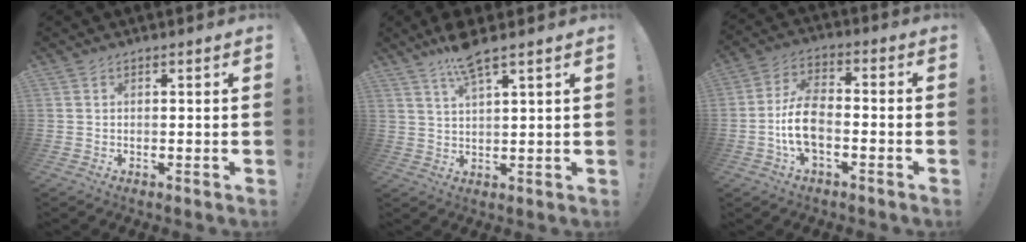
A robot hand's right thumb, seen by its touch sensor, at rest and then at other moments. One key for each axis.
{"total": 8.1, "fx": 5.9, "fy": 1.3, "fz": 5.4, "tx": -0.098, "ty": -0.022, "tz": 0.102}
{"total": 11.2, "fx": -3.6, "fy": 6.0, "fz": 8.7, "tx": -0.177, "ty": 0.009, "tz": -0.067}